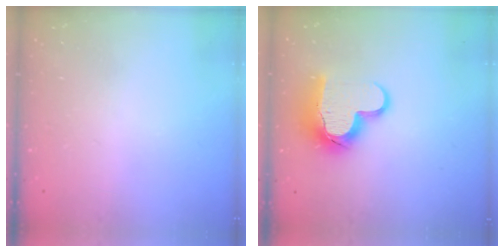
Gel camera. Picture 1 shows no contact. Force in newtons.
{"total": 14.3, "press": 14.3, "slide": 1.1}